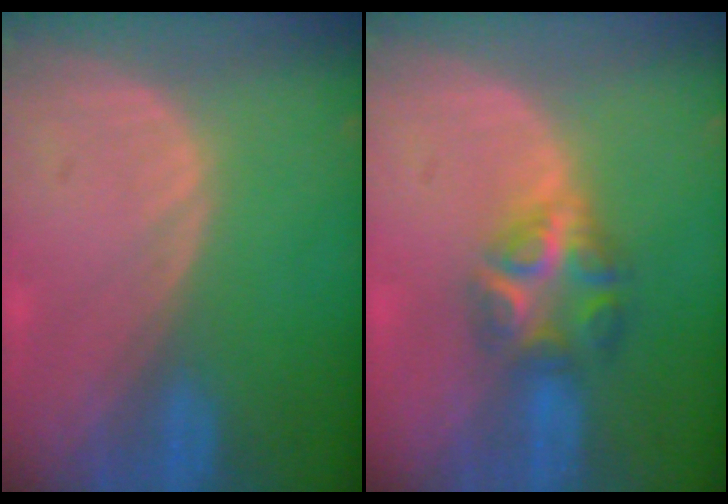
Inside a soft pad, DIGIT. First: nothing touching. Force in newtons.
{"total": 5.7, "press": 5.7, "slide": 0.2}